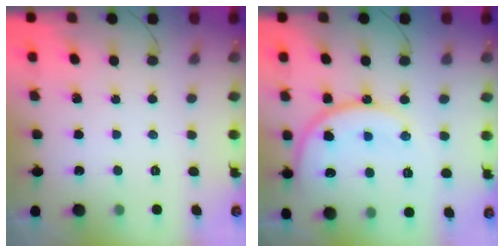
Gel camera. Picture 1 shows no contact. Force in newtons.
{"total": 16.9, "press": 16.8, "slide": 1.7}